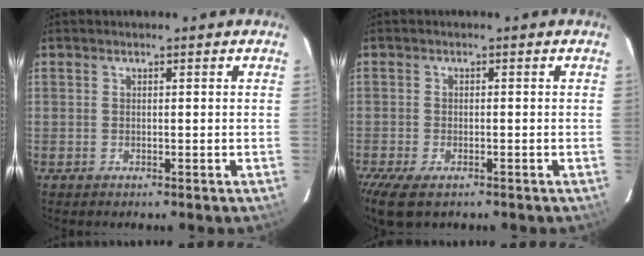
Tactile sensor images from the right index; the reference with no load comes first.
{"total": 6.7, "force": [-4.4, 2.9, 4.1], "torque": [-0.100, -0.027, -0.079]}